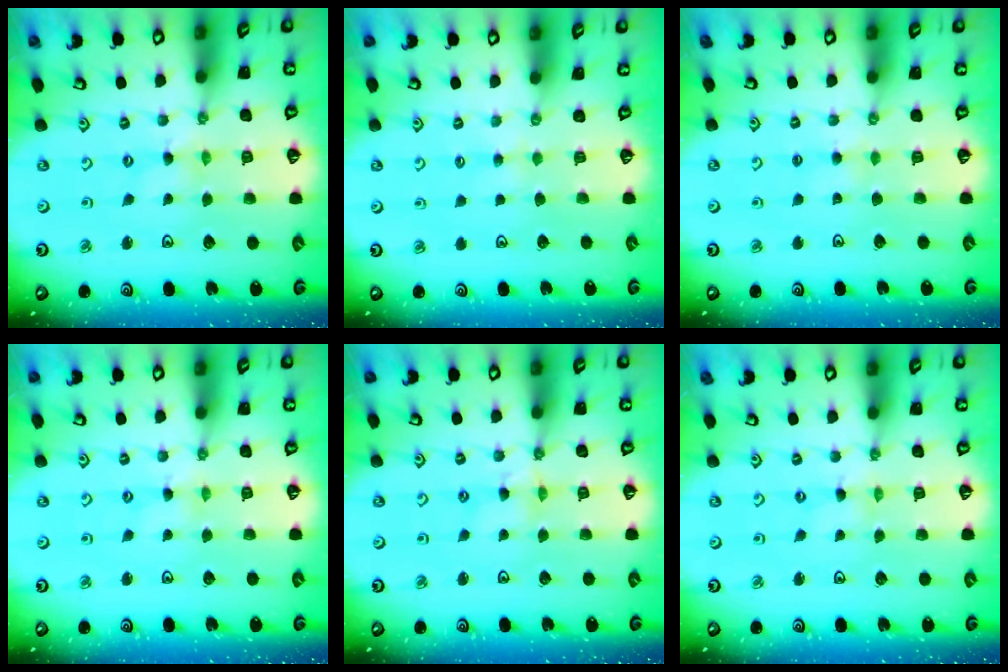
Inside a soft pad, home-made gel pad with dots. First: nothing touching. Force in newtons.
{"total": 2.8, "press": 2.8, "slide": 0.3}
{"total": 3.4, "press": 3.4, "slide": 0.5}
{"total": 1.1, "press": 1.1, "slide": 0.2}
{"total": 2.4, "press": 2.4, "slide": 0.3}
{"total": 0.0}